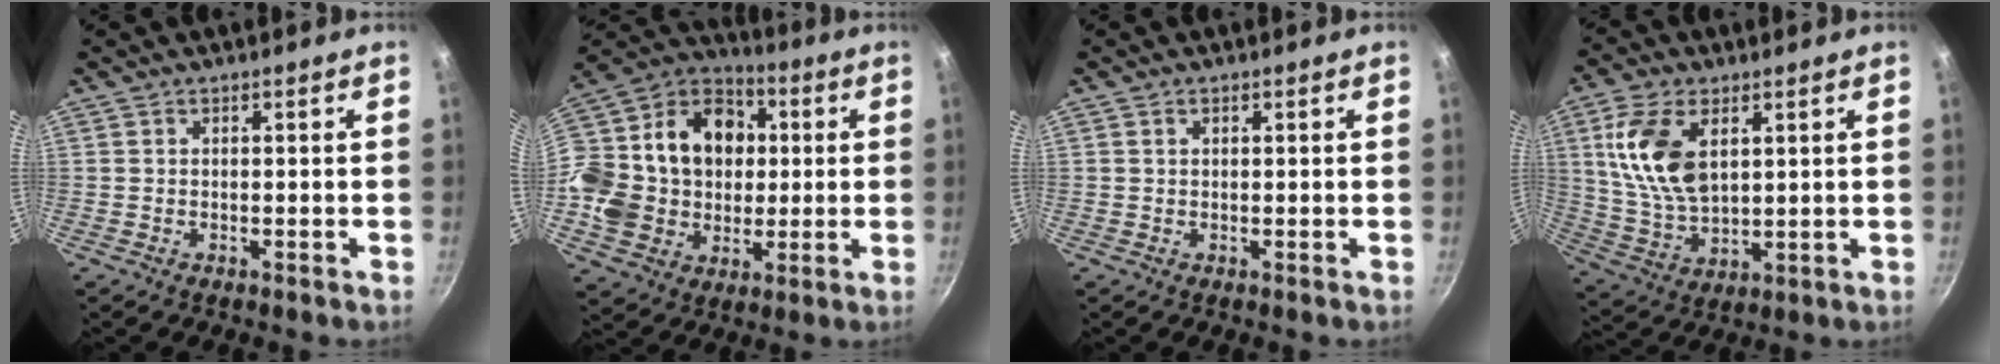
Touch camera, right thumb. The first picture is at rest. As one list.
[{"total": 26.2, "force": [2.3, 21.6, 14.7], "torque": [-0.271, 0.048, 0.042]}, {"total": 0.6, "force": [0.3, 0.4, 0.3], "torque": [-0.005, 0.002, 0.005]}, {"total": 13.7, "force": [4.2, 7.8, 10.4], "torque": [-0.193, -0.018, 0.091]}]